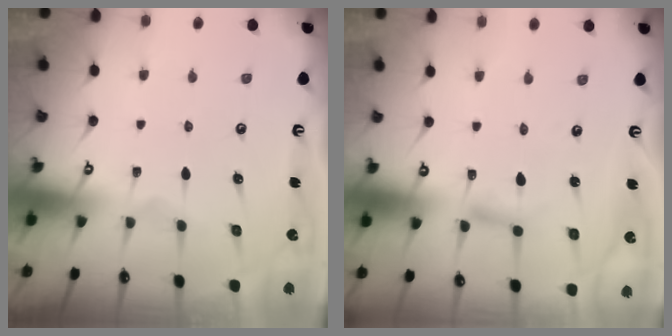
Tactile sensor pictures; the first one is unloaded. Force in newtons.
{"total": 2.8, "press": 2.7, "slide": 0.3}